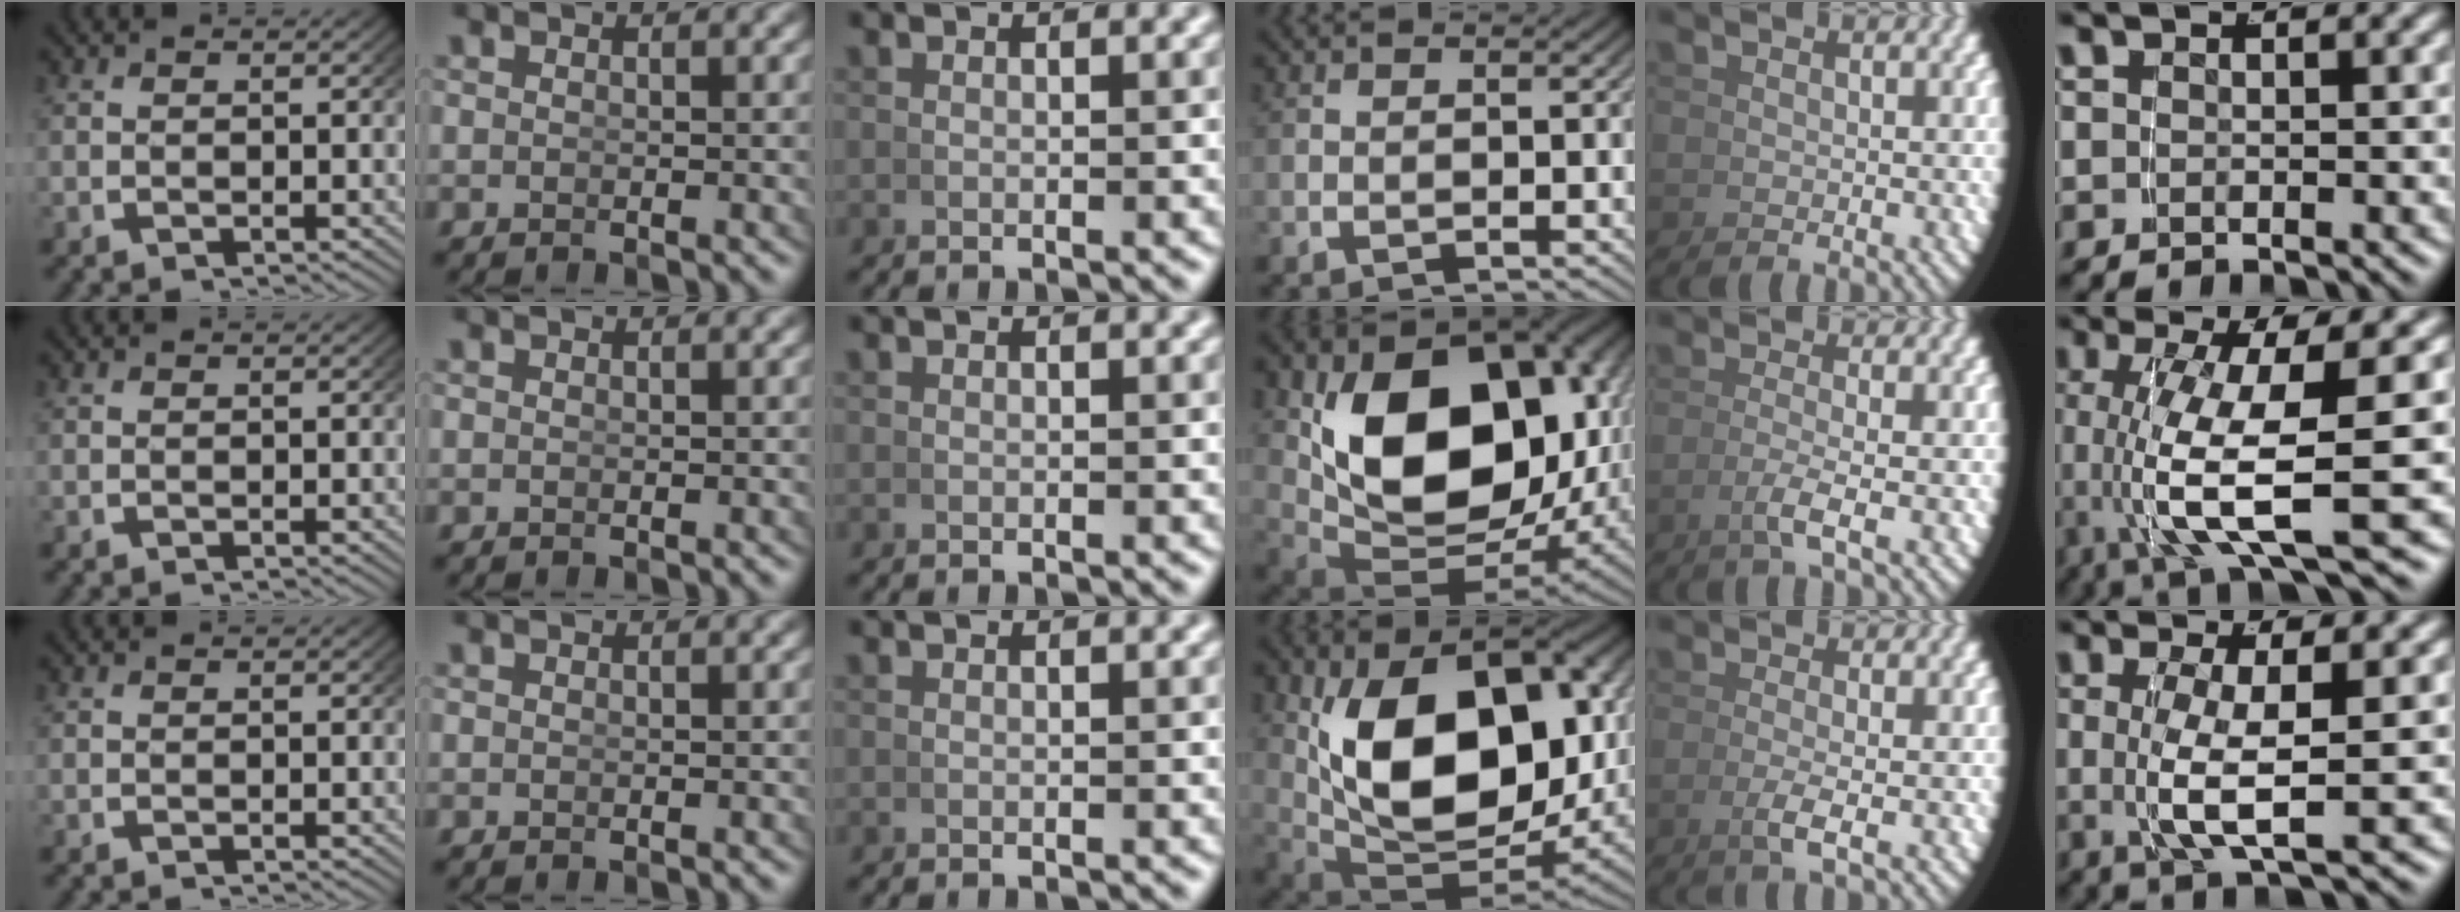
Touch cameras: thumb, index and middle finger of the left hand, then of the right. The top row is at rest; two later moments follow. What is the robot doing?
{"motion": "lift_and_place", "object": "bowl"}